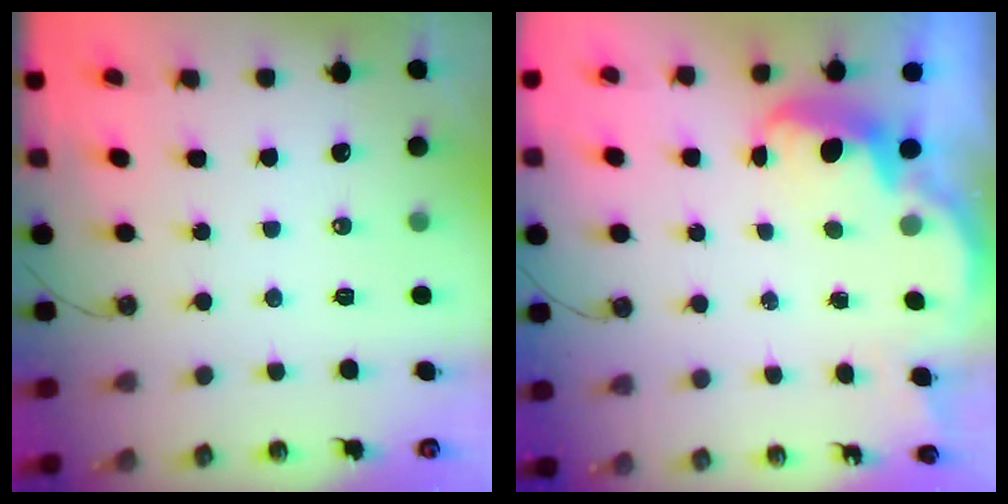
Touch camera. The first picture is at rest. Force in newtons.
{"total": 2.4, "press": 2.4, "slide": 0.6}